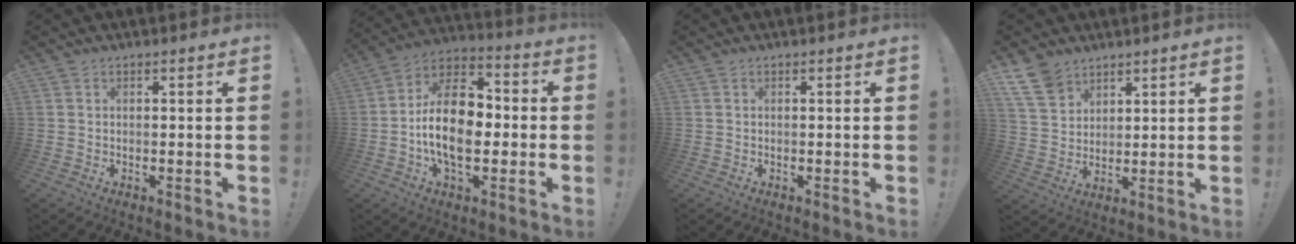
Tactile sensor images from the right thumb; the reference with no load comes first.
{"total": 18.0, "force": [-2.5, 10.9, 14.1], "torque": [-0.263, 0.015, -0.042]}
{"total": 0.0}
{"total": 10.1, "force": [7.4, 6.0, 3.6], "torque": [-0.068, -0.041, 0.147]}